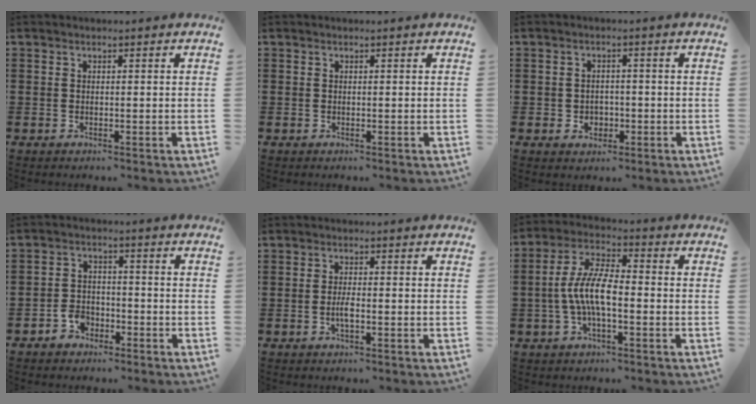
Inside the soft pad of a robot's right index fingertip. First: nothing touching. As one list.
[{"total": 0.0}, {"total": 2.1, "force": [-0.6, 1.9, 0.7], "torque": [-0.021, 0.004, -0.016]}, {"total": 3.8, "force": [-2.4, 2.3, 1.8], "torque": [-0.049, 0.000, -0.050]}, {"total": 2.4, "force": [-0.7, 0.4, 2.3], "torque": [-0.051, -0.003, -0.014]}, {"total": 8.1, "force": [-1.6, 2.6, 7.5], "torque": [-0.170, -0.010, -0.037]}]